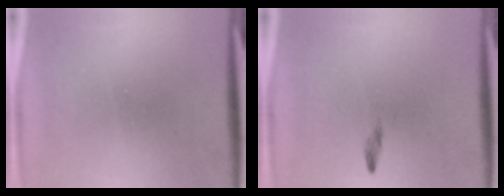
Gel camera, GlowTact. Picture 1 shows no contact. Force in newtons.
{"total": 0.7}